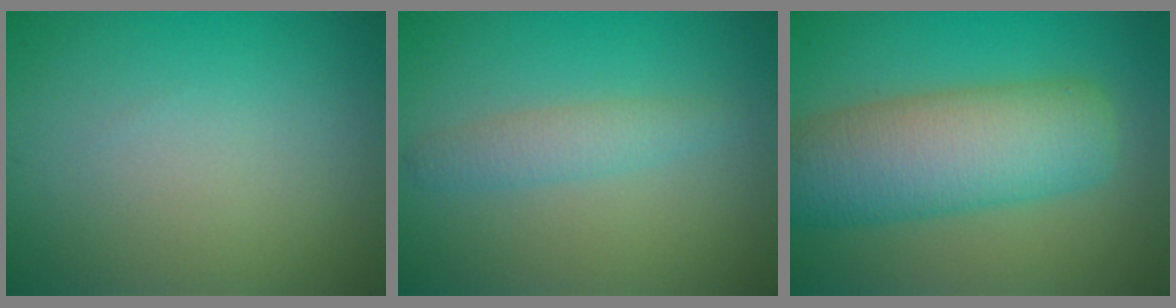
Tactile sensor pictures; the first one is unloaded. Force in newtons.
{"total": 2.1, "press": 2.1, "slide": 0.2}
{"total": 9.2, "press": 9.2, "slide": 0.3}